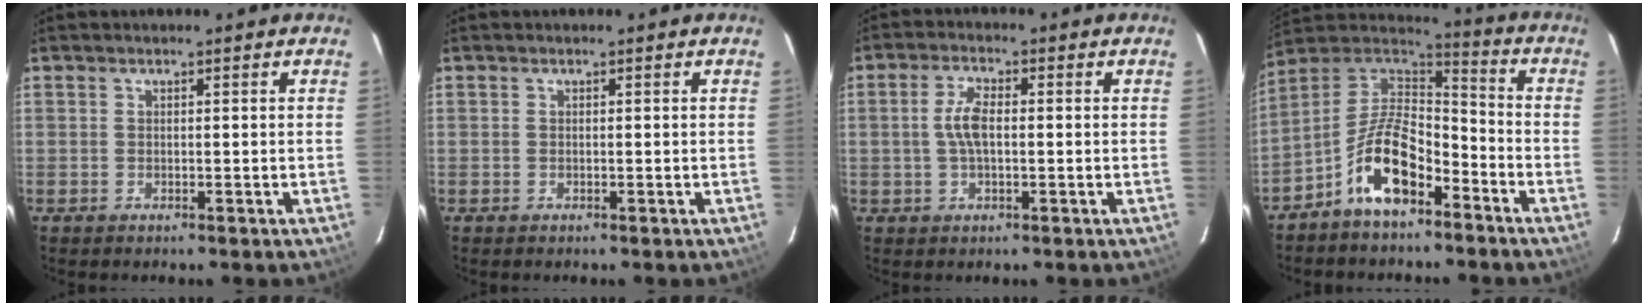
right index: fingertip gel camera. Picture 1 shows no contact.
{"total": 0.0}
{"total": 4.9, "force": [0.0, 2.0, 4.4], "torque": [-0.092, 0.007, 0.000]}
{"total": 12.7, "force": [-7.1, 5.6, 8.9], "torque": [-0.181, 0.017, -0.134]}